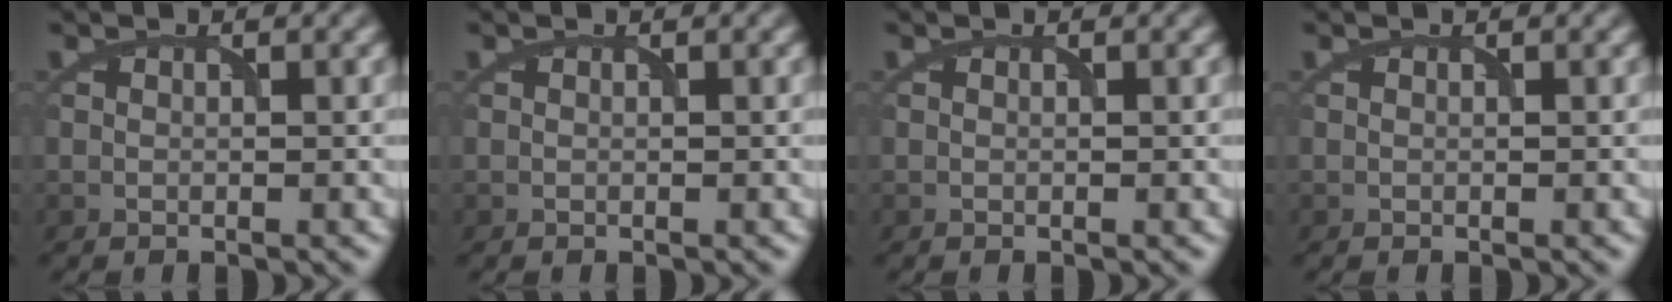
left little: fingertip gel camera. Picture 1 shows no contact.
{"total": 0.0}
{"total": 0.0}
{"total": 0.0}